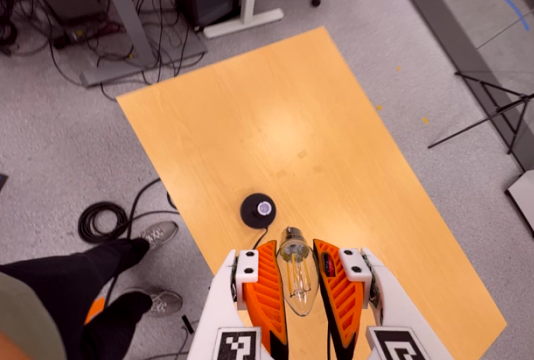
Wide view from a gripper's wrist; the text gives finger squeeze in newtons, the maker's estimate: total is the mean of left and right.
{"total": 16.3, "left": 16.2, "right": 16.4}